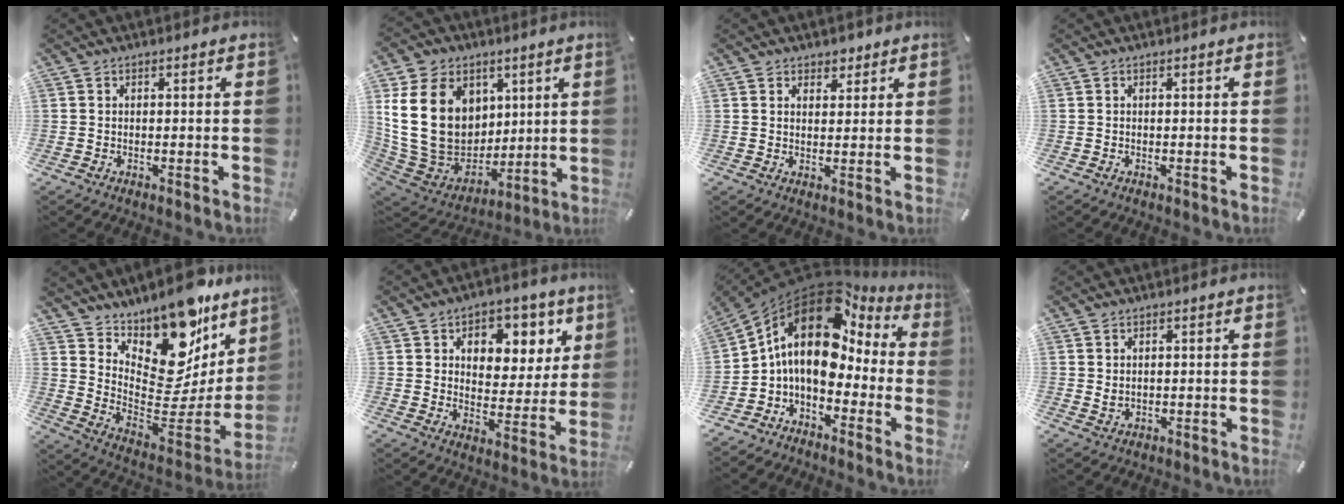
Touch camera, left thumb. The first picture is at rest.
{"total": 23.2, "force": [5.2, 18.2, 13.3], "torque": [-0.265, -0.031, 0.105]}
{"total": 3.4, "force": [2.0, 2.7, 0.2], "torque": [0.011, -0.005, 0.032]}
{"total": 0.0}
{"total": 15.1, "force": [12.3, 6.9, 5.4], "torque": [-0.057, -0.140, 0.205]}
{"total": 8.5, "force": [4.2, 6.9, 2.7], "torque": [-0.025, -0.039, 0.068]}
{"total": 15.6, "force": [3.3, 10.6, 11.0], "torque": [-0.209, -0.019, 0.047]}
{"total": 1.9, "force": [0.5, 1.6, 0.8], "torque": [-0.010, 0.000, 0.006]}